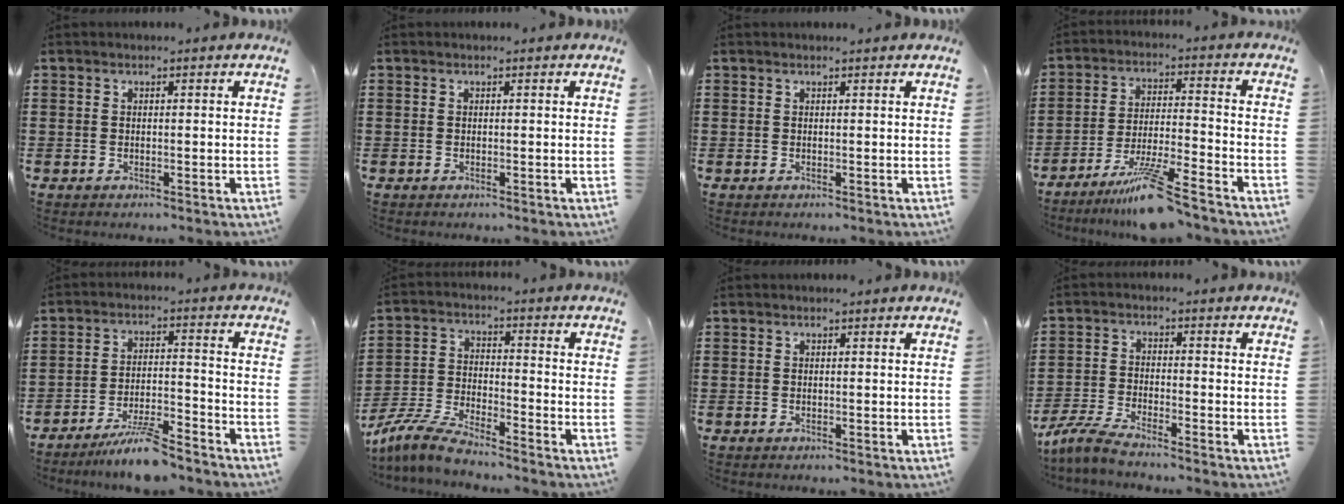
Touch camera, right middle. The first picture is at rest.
{"total": 0.0}
{"total": 0.0}
{"total": 9.4, "force": [-7.7, -0.1, 5.4], "torque": [-0.096, -0.005, -0.145]}
{"total": 6.7, "force": [-5.9, 0.2, 3.1], "torque": [-0.069, -0.010, -0.113]}
{"total": 6.9, "force": [-6.4, 0.4, 2.4], "torque": [-0.062, -0.003, -0.125]}
{"total": 0.0}
{"total": 4.3, "force": [-3.9, 0.1, 1.8], "torque": [-0.060, -0.014, -0.082]}